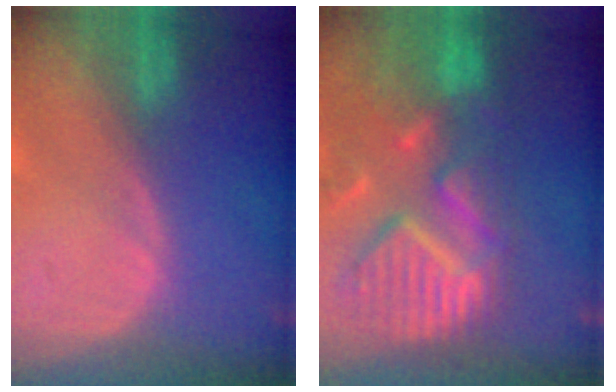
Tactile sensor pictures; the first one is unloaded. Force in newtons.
{"total": 12.9, "press": 10.9, "slide": 6.9}